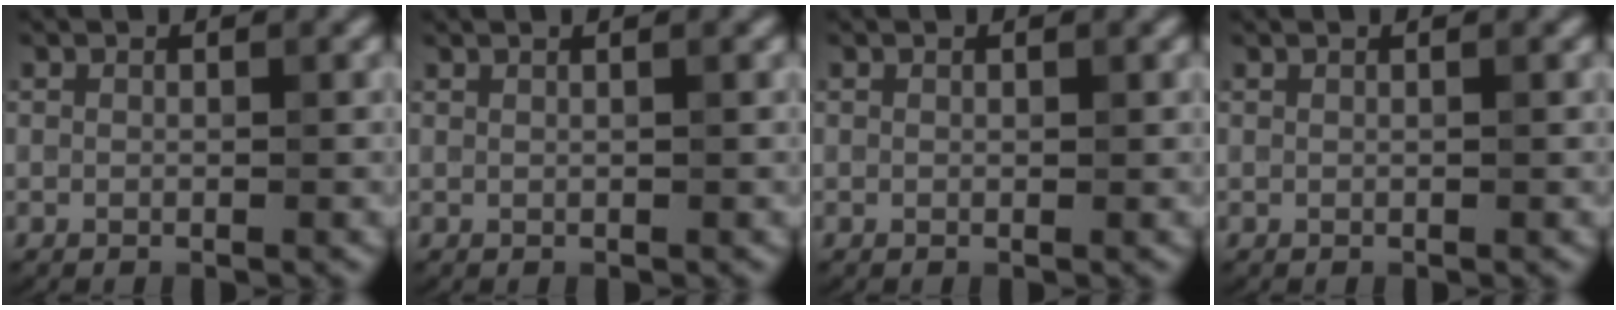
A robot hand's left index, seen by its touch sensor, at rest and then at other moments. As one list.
[{"total": 1.6, "force": [0.9, 0.7, 1.1], "torque": [-0.003, -0.002, -0.001]}, {"total": 0.0}, {"total": 0.5, "force": [0.3, 0.1, 0.4], "torque": [-0.003, 0.002, 0.002]}]